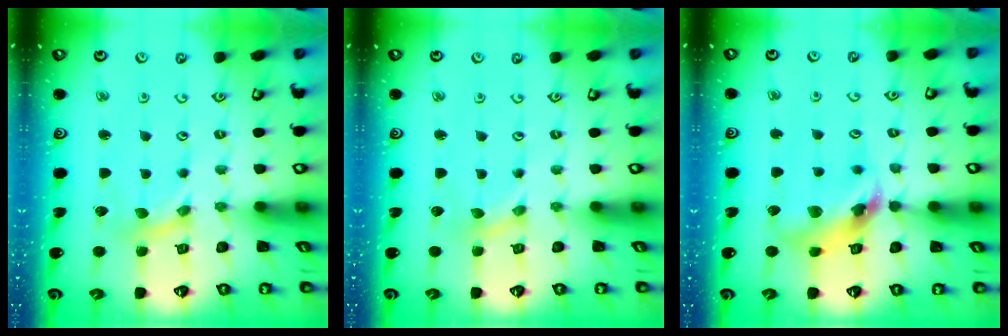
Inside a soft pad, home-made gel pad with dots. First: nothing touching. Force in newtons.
{"total": 0.0}
{"total": 12.3, "press": 12.2, "slide": 1.7}